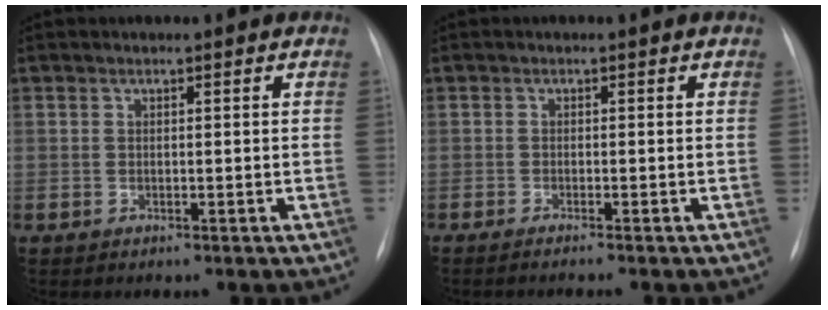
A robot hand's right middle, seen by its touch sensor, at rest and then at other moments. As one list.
[{"total": 2.0, "force": [-1.6, -0.4, 1.1], "torque": [-0.015, 0.002, -0.023]}]